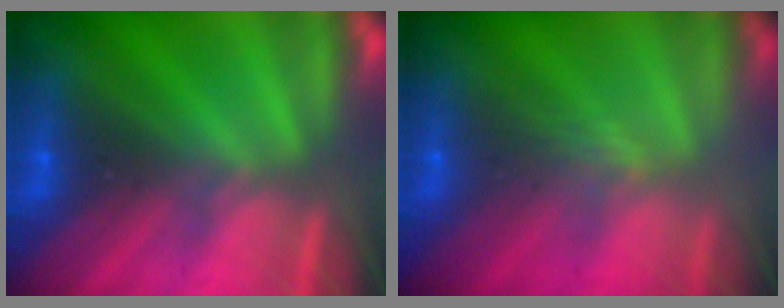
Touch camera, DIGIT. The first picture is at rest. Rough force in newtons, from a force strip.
{"total": 2.8}